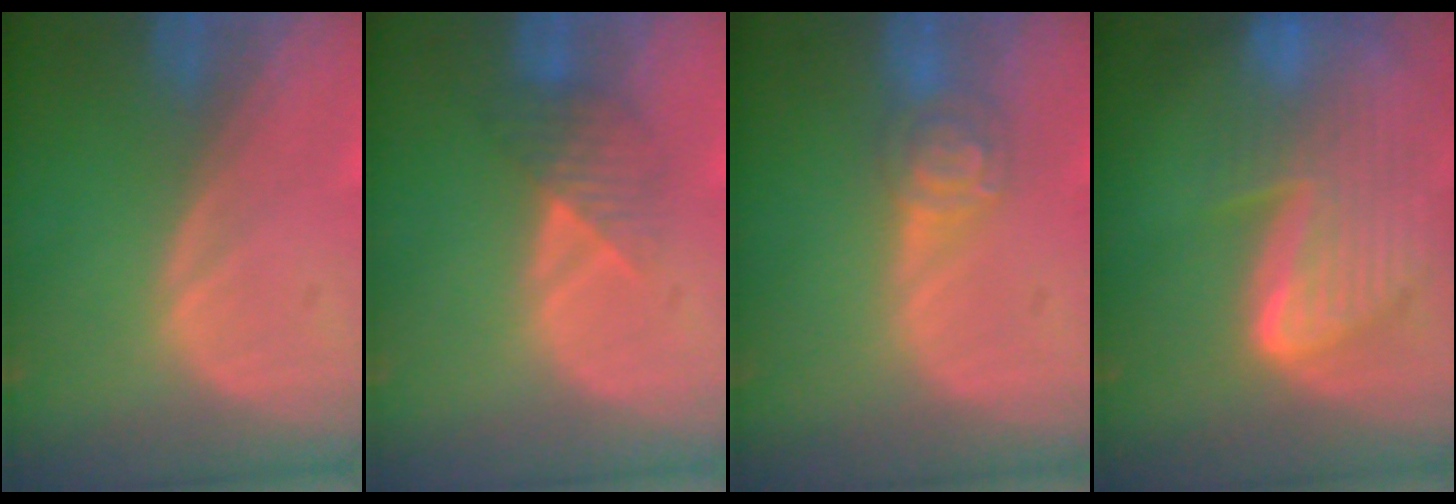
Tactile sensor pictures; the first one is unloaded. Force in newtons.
{"total": 4.0, "press": 3.6, "slide": 1.7}
{"total": 4.2, "press": 4.2, "slide": 0.3}
{"total": 9.7, "press": 8.3, "slide": 5.1}